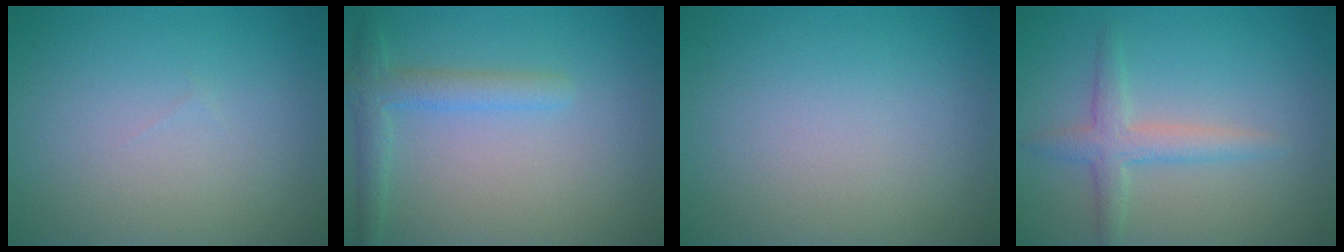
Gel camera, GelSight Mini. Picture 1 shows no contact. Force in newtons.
{"total": 2.6, "press": 2.6, "slide": 0.2}
{"total": 0.0}
{"total": 2.7, "press": 2.7, "slide": 0.0}